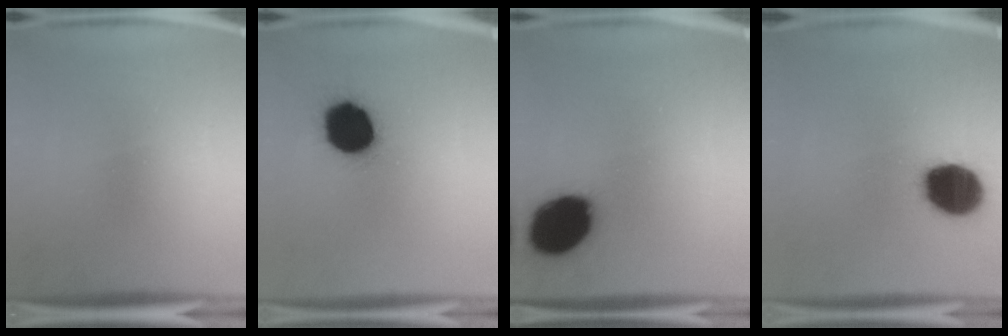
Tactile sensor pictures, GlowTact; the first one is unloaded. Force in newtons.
{"total": 18.1}
{"total": 19.2}
{"total": 18.1}